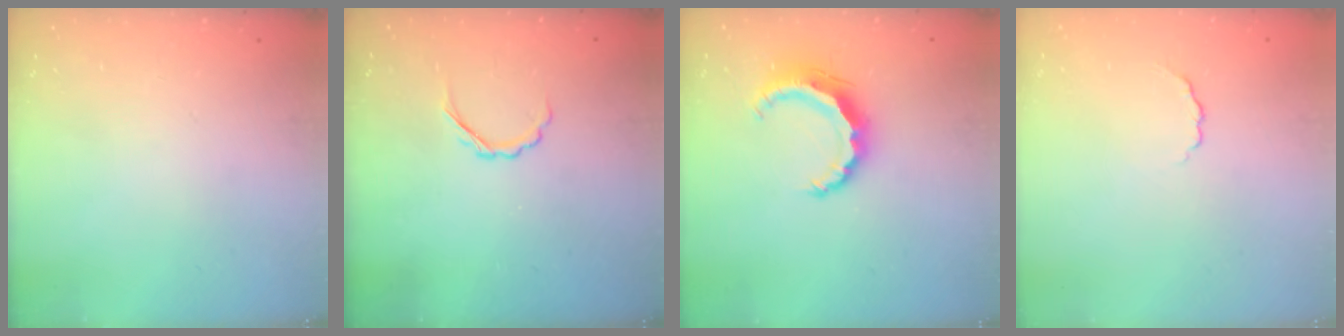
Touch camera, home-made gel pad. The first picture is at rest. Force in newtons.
{"total": 2.9, "press": 2.8, "slide": 0.9}
{"total": 7.8, "press": 7.7, "slide": 0.8}
{"total": 2.6, "press": 2.5, "slide": 0.8}